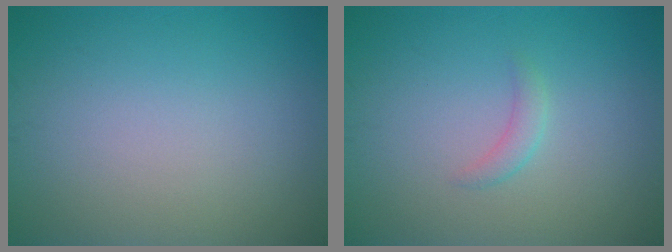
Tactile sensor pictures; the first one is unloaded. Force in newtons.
{"total": 1.2, "press": 1.1, "slide": 0.0}